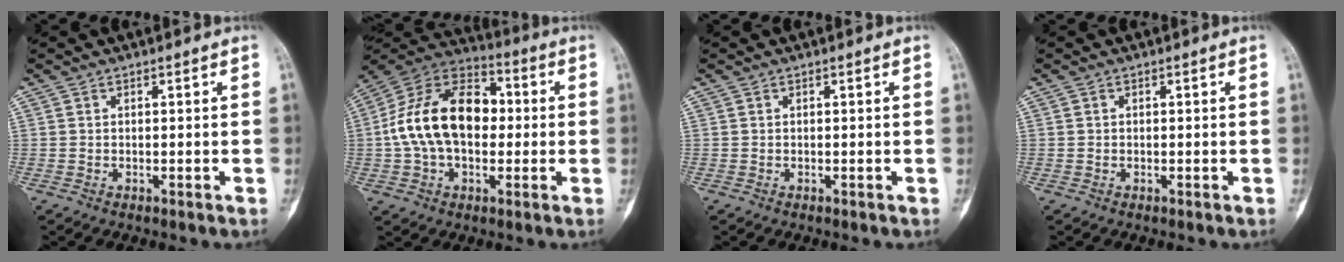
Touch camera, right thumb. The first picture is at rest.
{"total": 19.3, "force": [0.5, 12.6, 14.7], "torque": [-0.250, 0.036, 0.002]}
{"total": 0.0}
{"total": 0.0}